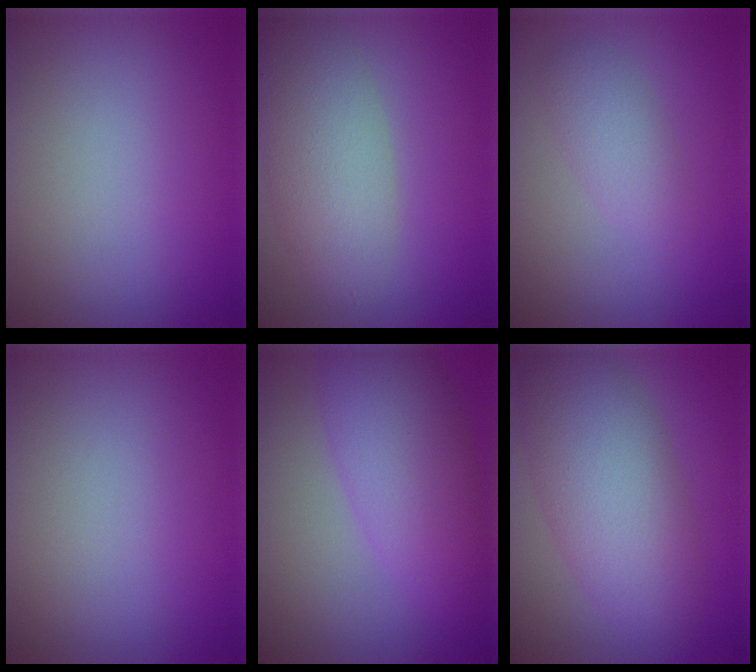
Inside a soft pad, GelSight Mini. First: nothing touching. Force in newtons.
{"total": 5.2, "press": 5.2, "slide": 0.3}
{"total": 2.4, "press": 2.4, "slide": 0.2}
{"total": 0.0}
{"total": 6.1, "press": 6.1, "slide": 0.1}
{"total": 7.4, "press": 7.4, "slide": 0.3}